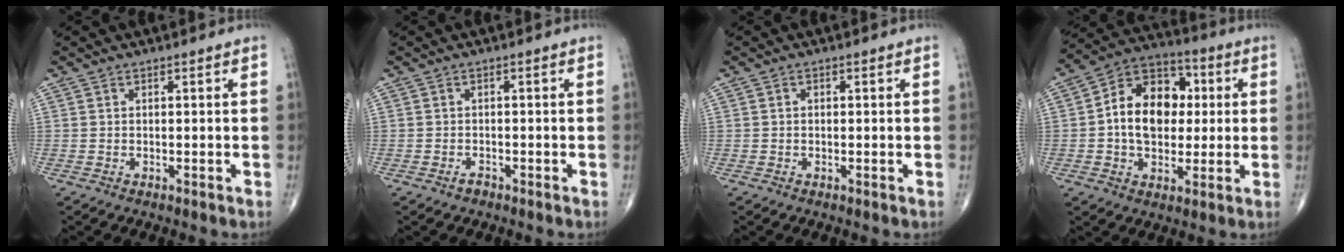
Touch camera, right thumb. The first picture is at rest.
{"total": 0.0}
{"total": 0.5, "force": [0.0, 0.4, 0.3], "torque": [-0.003, 0.002, 0.000]}
{"total": 15.3, "force": [1.1, 11.0, 10.6], "torque": [-0.134, 0.024, 0.010]}